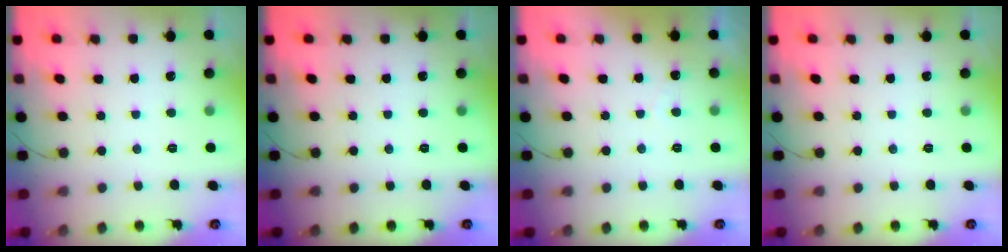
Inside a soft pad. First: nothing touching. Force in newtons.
{"total": 0.0}
{"total": 1.8, "press": 1.8, "slide": 0.1}
{"total": 0.0}